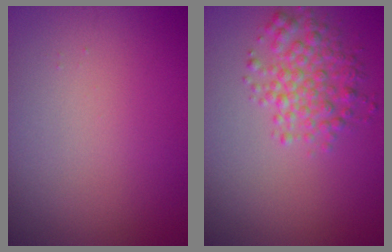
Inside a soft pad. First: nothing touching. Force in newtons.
{"total": 3.6, "press": 3.6, "slide": 0.0}